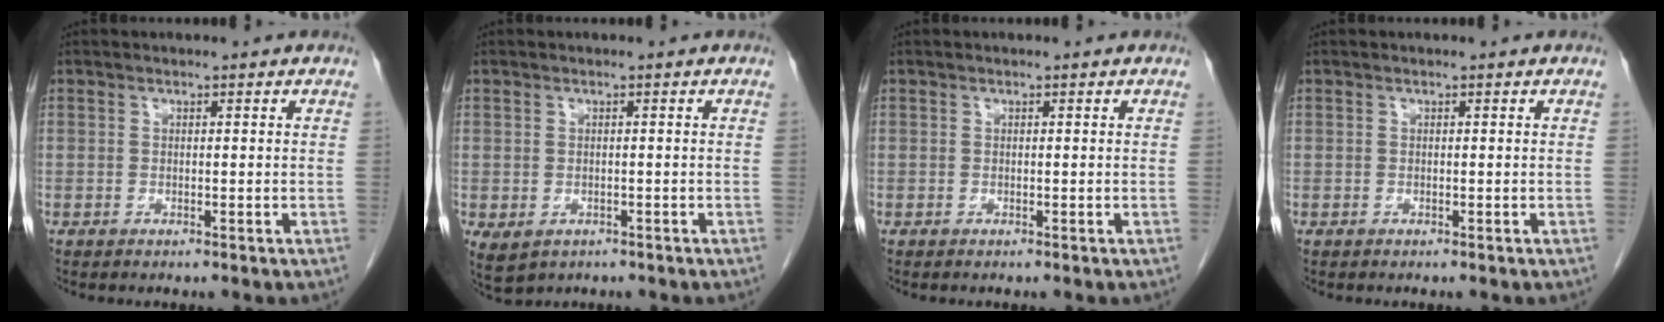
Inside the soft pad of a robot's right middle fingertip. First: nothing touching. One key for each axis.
{"total": 3.7, "fx": -1.8, "fy": 2.7, "fz": 1.9, "tx": -0.034, "ty": -0.006, "tz": -0.017}
{"total": 0.0}
{"total": 0.0}